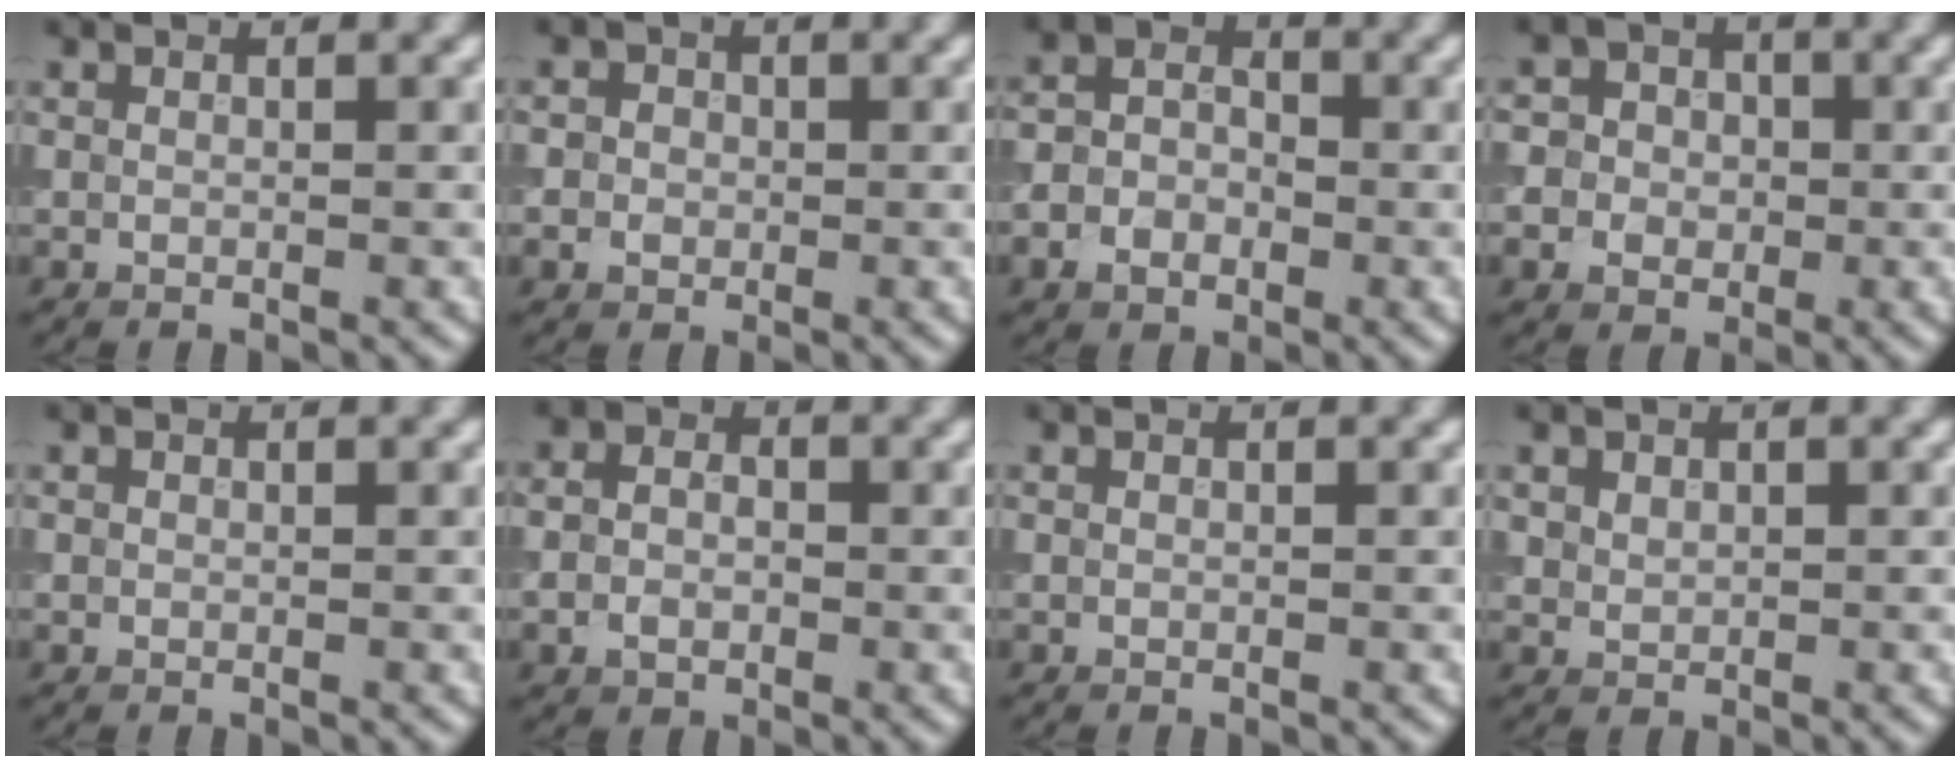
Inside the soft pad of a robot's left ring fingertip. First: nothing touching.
{"total": 2.9, "force": [-0.2, 2.7, 1.0], "torque": [0.003, 0.006, -0.023]}
{"total": 4.1, "force": [-1.7, 3.2, 2.0], "torque": [-0.025, 0.000, -0.038]}
{"total": 7.4, "force": [-0.6, 7.0, 2.2], "torque": [-0.038, 0.017, -0.039]}
{"total": 0.0}
{"total": 2.9, "force": [-0.6, 2.3, 1.7], "torque": [-0.020, -0.002, -0.015]}
{"total": 0.0}
{"total": 1.1, "force": [0.5, 0.8, 0.4], "torque": [-0.004, -0.003, 0.014]}